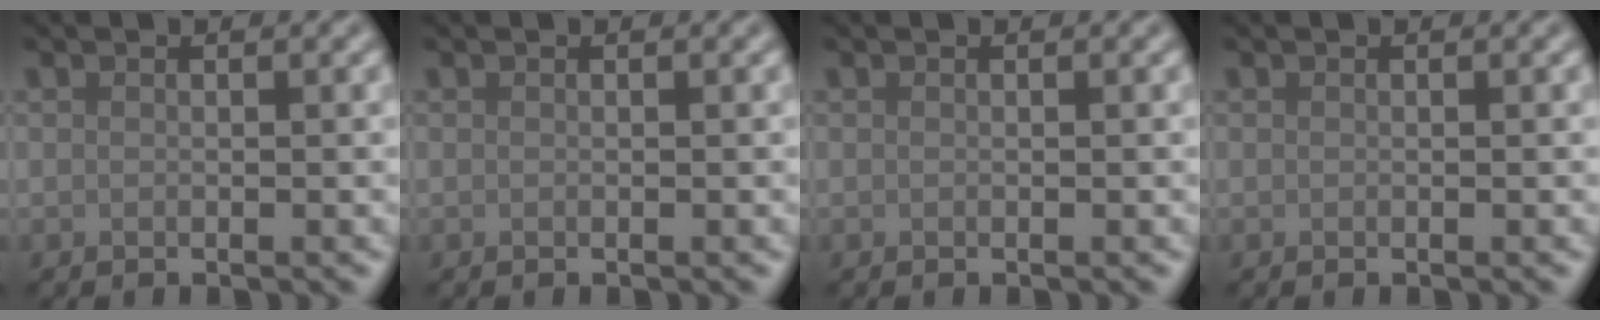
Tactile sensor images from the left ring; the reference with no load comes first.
{"total": 0.0}
{"total": 0.0}
{"total": 0.0}